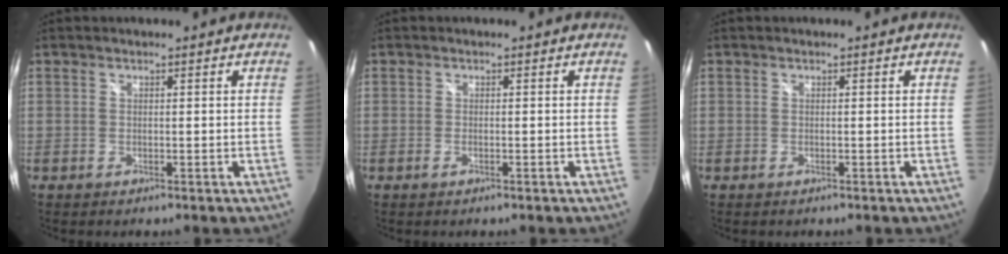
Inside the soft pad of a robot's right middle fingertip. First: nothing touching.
{"total": 0.8, "force": [-0.5, 0.3, 0.5], "torque": [-0.010, -0.001, -0.011]}
{"total": 0.0}